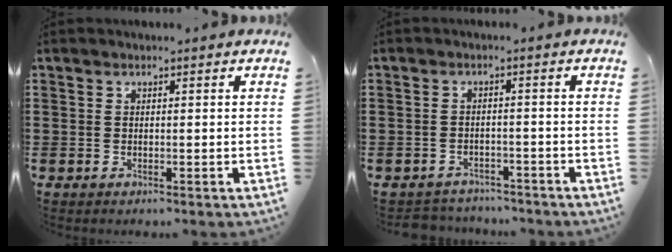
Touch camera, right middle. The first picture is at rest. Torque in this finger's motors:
{"motor_torque": [-0.23, 0.23, -0.07, -0.01]}